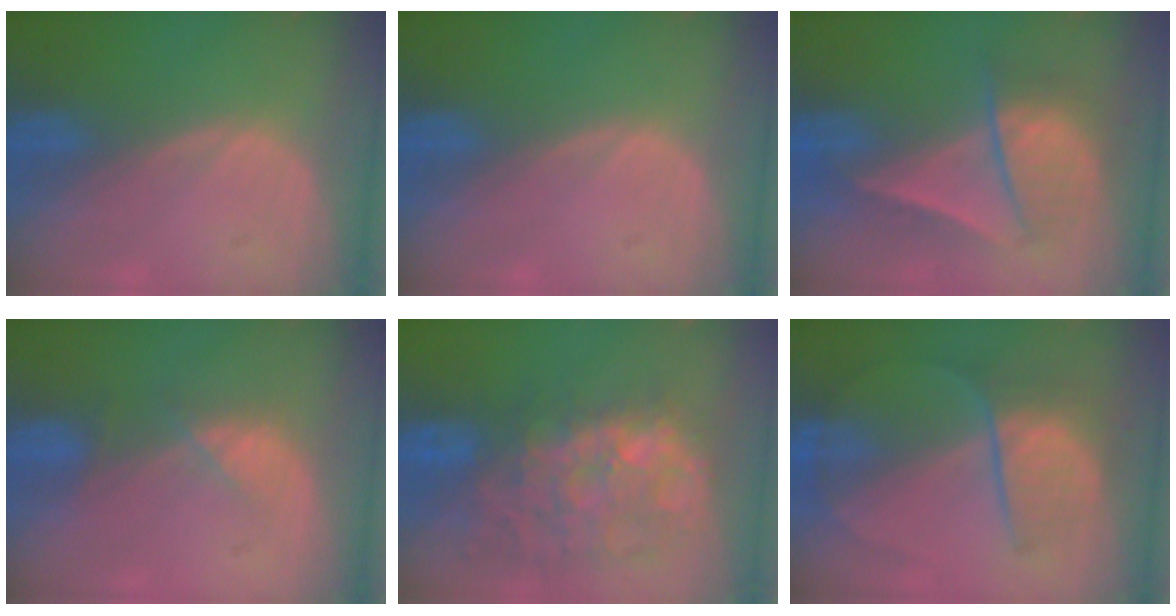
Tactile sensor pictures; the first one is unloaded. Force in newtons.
{"total": 0.0}
{"total": 7.1, "press": 7.0, "slide": 0.9}
{"total": 2.9, "press": 2.9, "slide": 0.7}
{"total": 12.0, "press": 11.1, "slide": 4.7}
{"total": 6.9, "press": 6.6, "slide": 1.7}